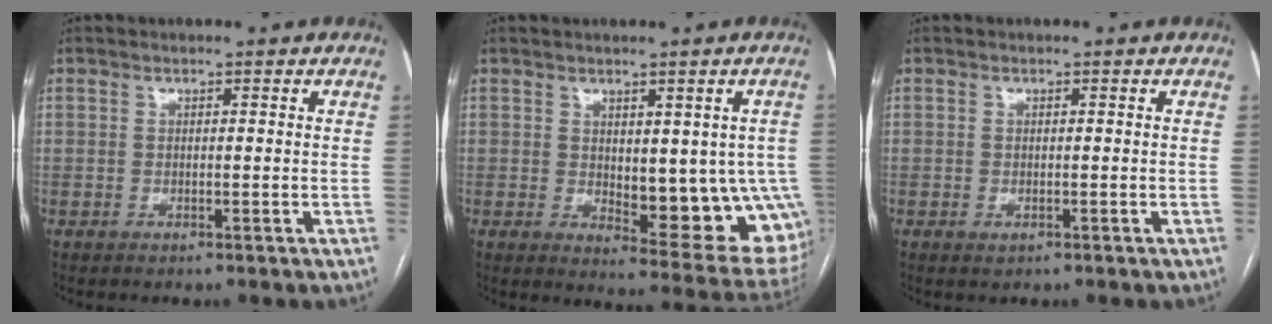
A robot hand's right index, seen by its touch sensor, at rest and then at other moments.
{"total": 14.0, "force": [-1.3, 5.5, 12.8], "torque": [-0.109, -0.002, 0.000]}
{"total": 0.8, "force": [-0.4, 0.4, 0.5], "torque": [-0.008, -0.001, -0.002]}